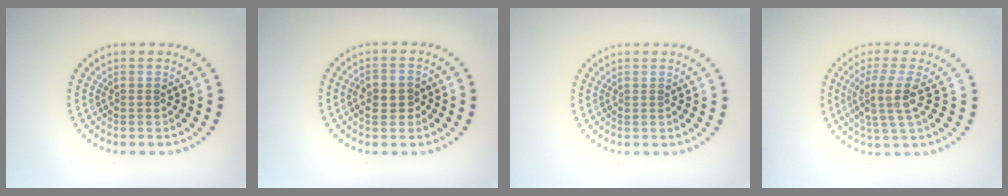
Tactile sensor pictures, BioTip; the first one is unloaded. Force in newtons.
{"total": 2.6, "press": 2.5, "slide": 0.5}
{"total": 0.0}
{"total": 3.7, "press": 2.8, "slide": 2.4}